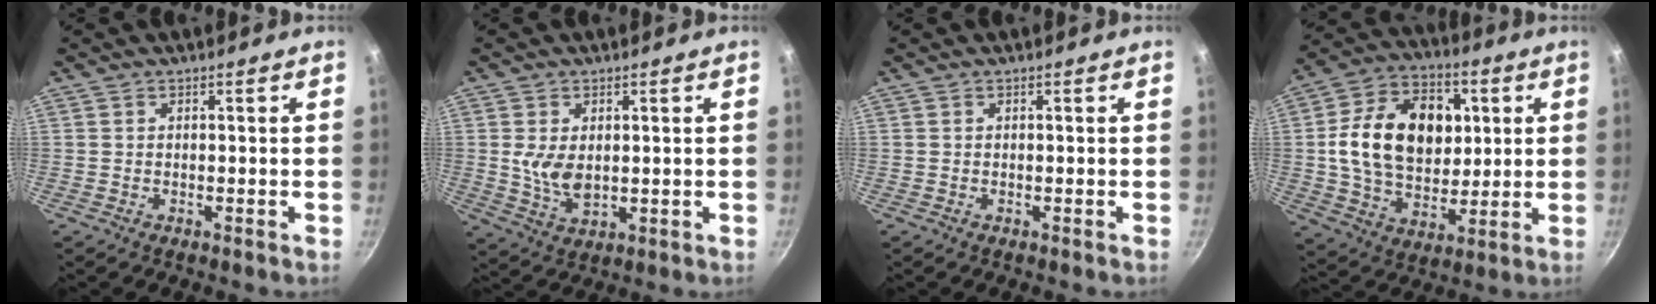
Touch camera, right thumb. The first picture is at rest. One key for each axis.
{"total": 6.5, "fx": 0.7, "fy": 3.9, "fz": 5.2, "tx": -0.097, "ty": -0.017, "tz": 0.021}
{"total": 0.0}
{"total": 20.9, "fx": 3.3, "fy": 14.9, "fz": 14.3, "tx": -0.211, "ty": 0.008, "tz": 0.050}